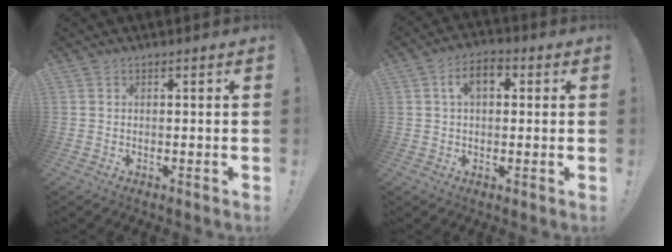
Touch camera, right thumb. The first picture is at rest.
{"total": 7.3, "force": [1.9, 4.3, 5.6], "torque": [-0.091, 0.011, 0.033]}